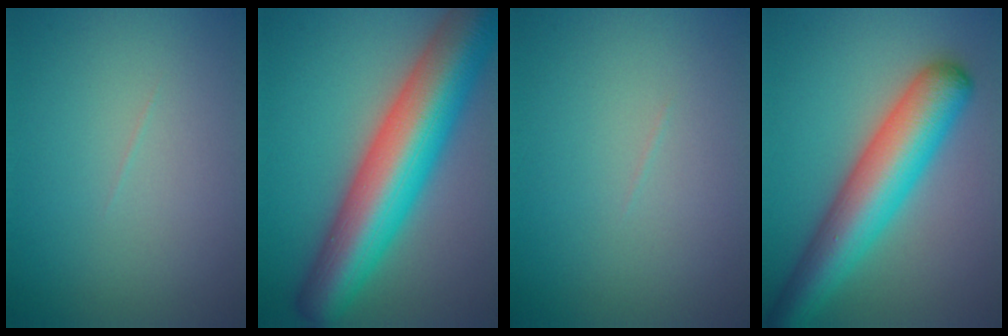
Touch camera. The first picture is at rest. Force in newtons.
{"total": 12.7, "press": 12.6, "slide": 0.5}
{"total": 0.0}
{"total": 8.4, "press": 8.4, "slide": 0.3}